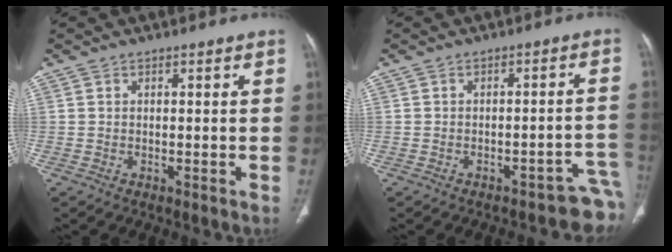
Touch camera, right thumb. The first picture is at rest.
{"total": 8.7, "force": [-5.6, 3.5, 5.6], "torque": [-0.039, 0.050, -0.069]}